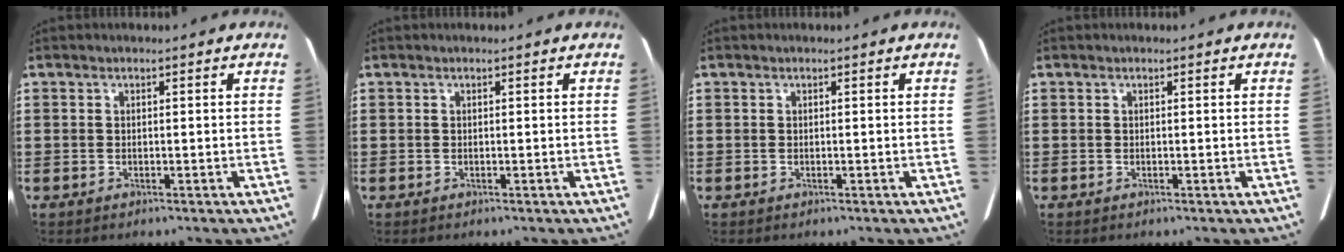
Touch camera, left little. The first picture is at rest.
{"total": 0.0}
{"total": 0.0}
{"total": 0.0}